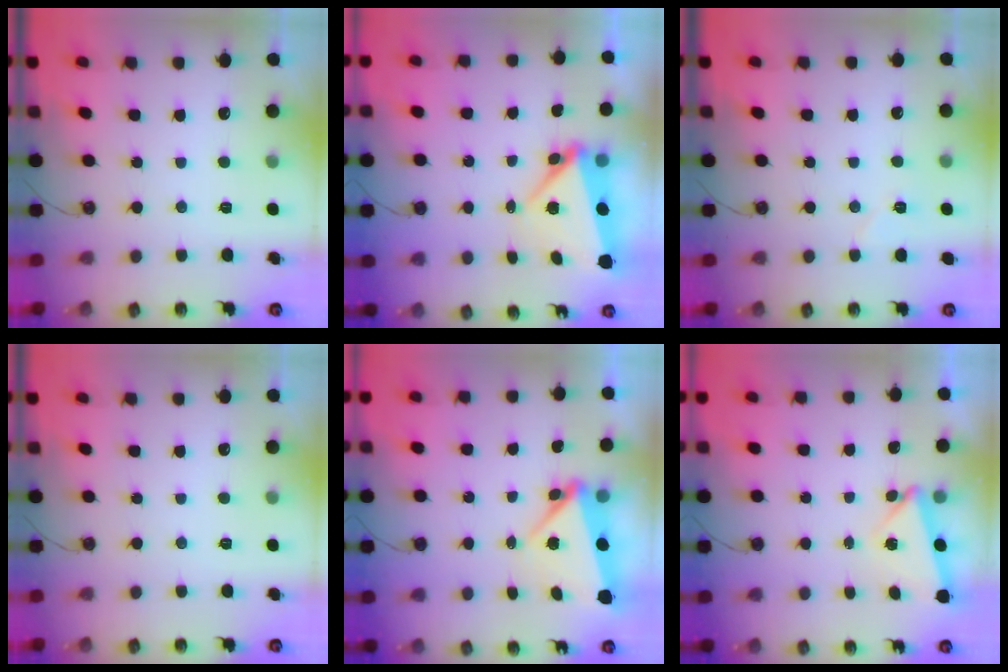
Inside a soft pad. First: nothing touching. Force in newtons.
{"total": 7.1, "press": 7.1, "slide": 0.3}
{"total": 5.3, "press": 5.1, "slide": 1.5}
{"total": 0.0}
{"total": 5.5, "press": 4.7, "slide": 2.9}
{"total": 3.5, "press": 3.1, "slide": 1.7}